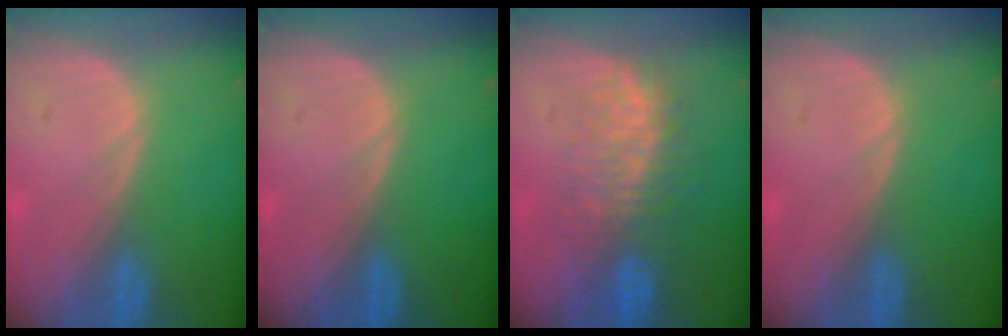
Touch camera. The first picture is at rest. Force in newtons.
{"total": 0.0}
{"total": 8.5, "press": 7.7, "slide": 3.6}
{"total": 0.0}